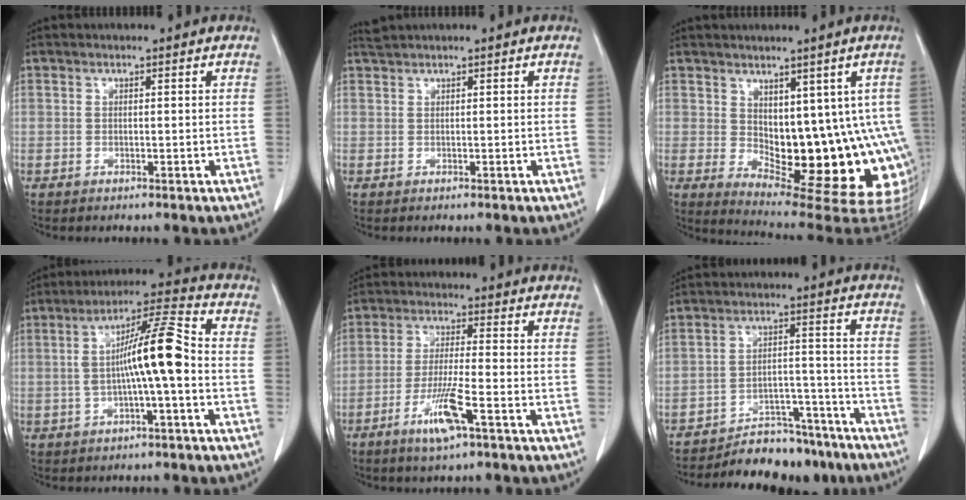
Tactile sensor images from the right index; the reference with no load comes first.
{"total": 1.1, "force": [0.9, -0.1, 0.6], "torque": [-0.016, 0.019, 0.021]}
{"total": 16.1, "force": [-0.6, 7.2, 14.3], "torque": [-0.140, -0.004, 0.011]}
{"total": 10.3, "force": [-0.8, 0.7, 10.2], "torque": [-0.177, 0.026, -0.018]}
{"total": 7.5, "force": [-3.8, 0.1, 6.5], "torque": [-0.130, -0.011, -0.072]}
{"total": 13.4, "force": [-12.4, 4.4, 2.9], "torque": [-0.020, 0.040, -0.174]}